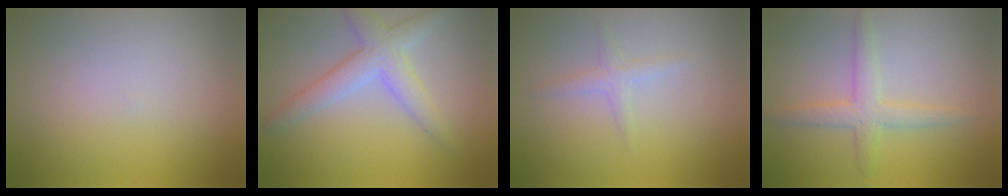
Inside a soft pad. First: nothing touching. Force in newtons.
{"total": 3.8, "press": 3.8, "slide": 0.3}
{"total": 1.2, "press": 1.2, "slide": 0.0}
{"total": 2.7, "press": 2.7, "slide": 0.1}